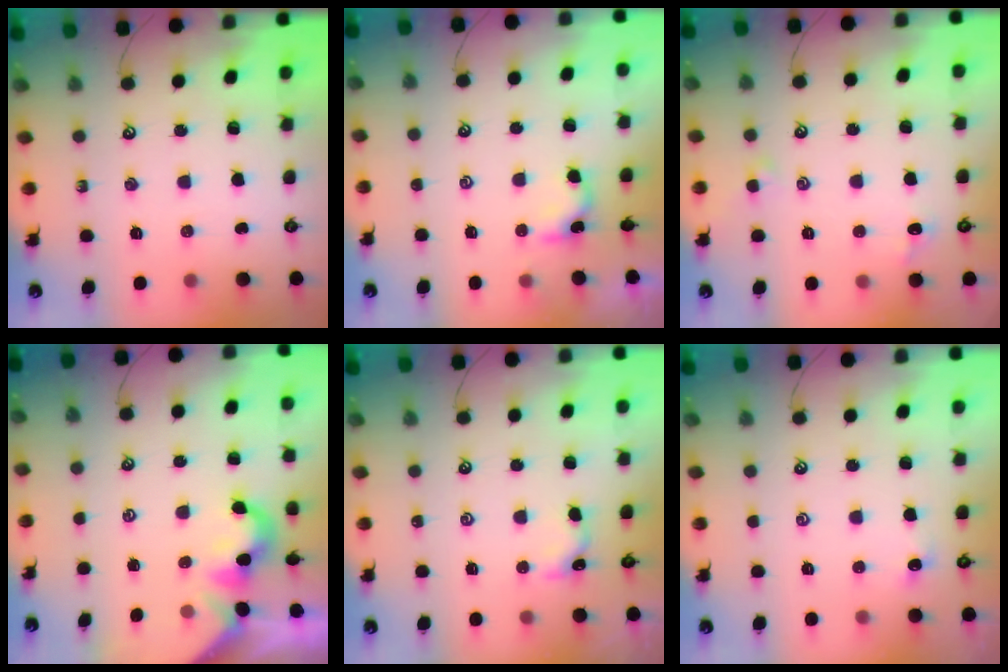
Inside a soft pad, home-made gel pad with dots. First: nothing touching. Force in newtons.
{"total": 0.8, "press": 0.8, "slide": 0.1}
{"total": 2.9, "press": 2.8, "slide": 0.8}
{"total": 1.1, "press": 1.1, "slide": 0.3}
{"total": 0.5, "press": 0.4, "slide": 0.3}
{"total": 0.5, "press": 0.4, "slide": 0.3}